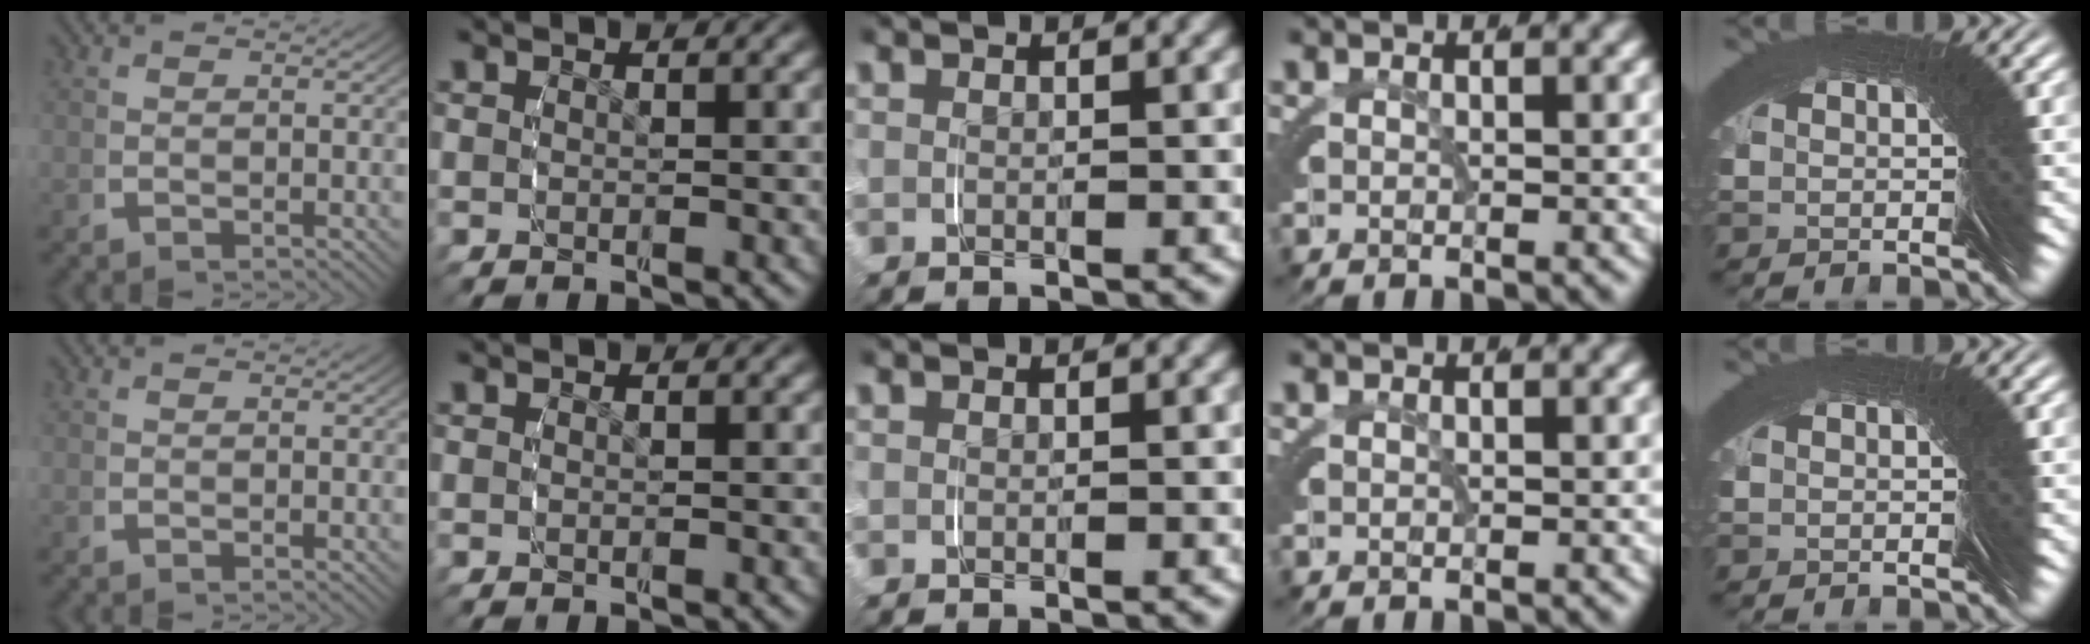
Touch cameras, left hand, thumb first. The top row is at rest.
{}